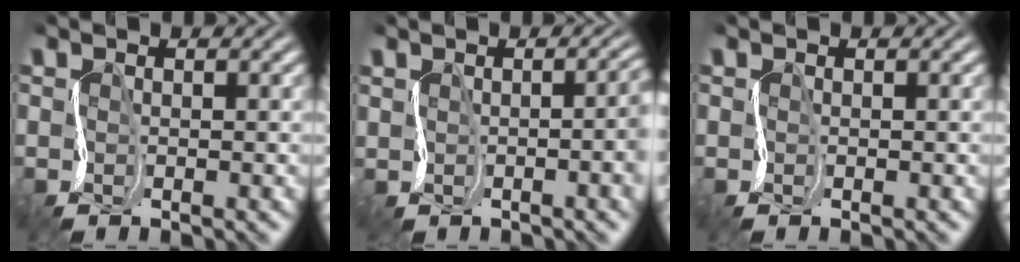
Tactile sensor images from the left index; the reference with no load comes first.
{"total": 1.8, "force": [0.1, 0.3, 1.8], "torque": [-0.021, -0.001, 0.010]}
{"total": 0.0}